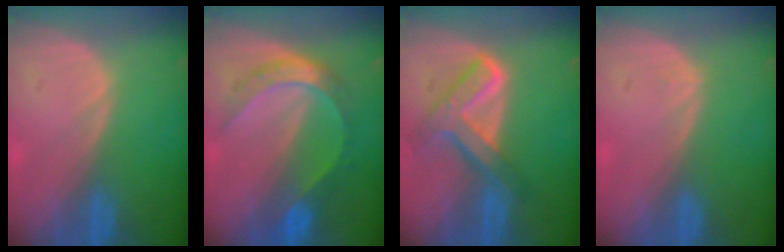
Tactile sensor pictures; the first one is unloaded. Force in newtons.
{"total": 6.7, "press": 6.6, "slide": 0.4}
{"total": 7.9, "press": 6.7, "slide": 4.1}
{"total": 0.5, "press": 0.2, "slide": 0.5}